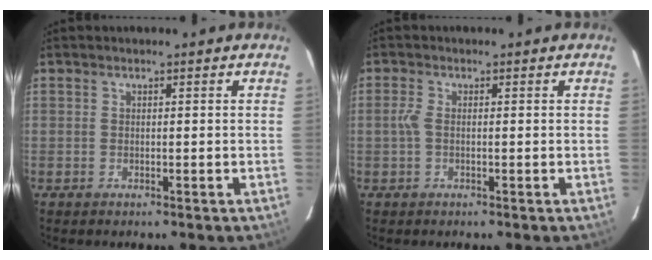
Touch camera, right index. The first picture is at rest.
{"total": 1.7, "force": [-0.3, 0.6, 1.6], "torque": [-0.036, 0.004, -0.008]}